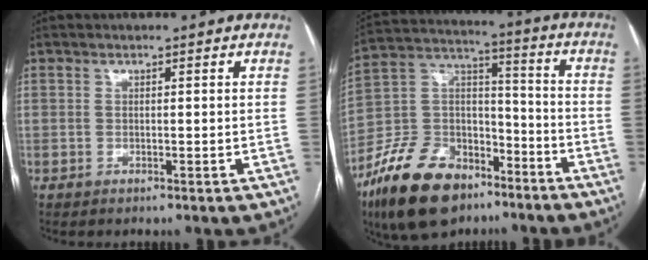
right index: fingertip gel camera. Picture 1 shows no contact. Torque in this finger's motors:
{"motor_torque": [1.07, -1.07, -0.15, -0.21]}